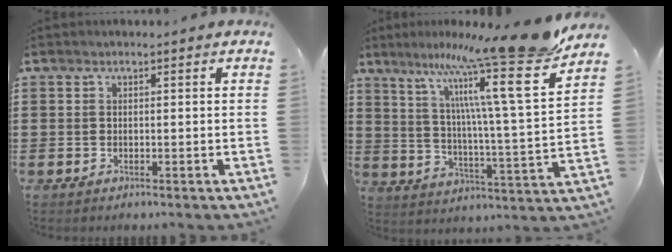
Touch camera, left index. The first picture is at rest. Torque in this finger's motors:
{"motor_torque": [1.52, -0.61, 1.05, 0.21]}